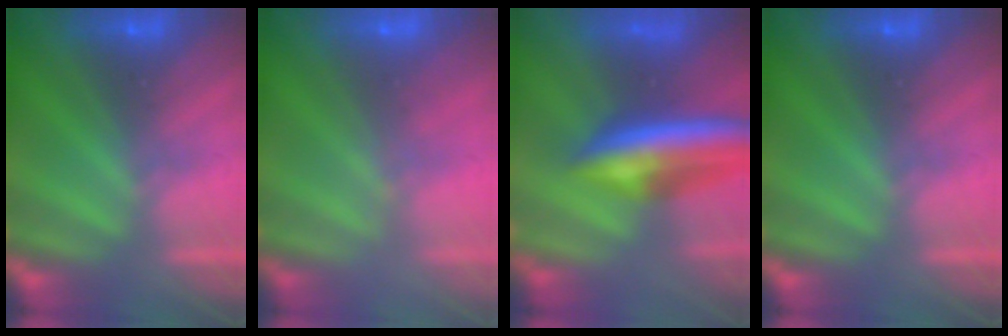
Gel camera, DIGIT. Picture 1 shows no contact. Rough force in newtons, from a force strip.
{"total": 1.7}
{"total": 10.8}
{"total": 0.0}